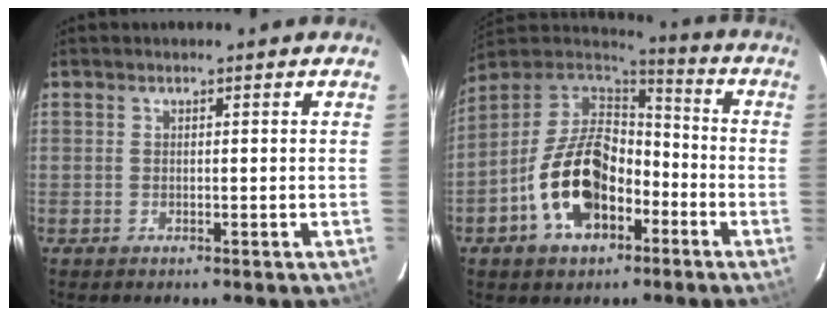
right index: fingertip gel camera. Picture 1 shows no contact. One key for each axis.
{"total": 16.6, "fx": -6.3, "fy": 10.3, "fz": 11.4, "tx": -0.231, "ty": 0.017, "tz": -0.103}